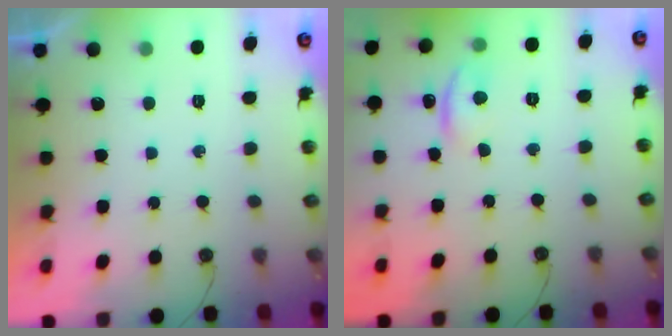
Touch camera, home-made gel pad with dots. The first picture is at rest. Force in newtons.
{"total": 4.4, "press": 4.4, "slide": 0.4}